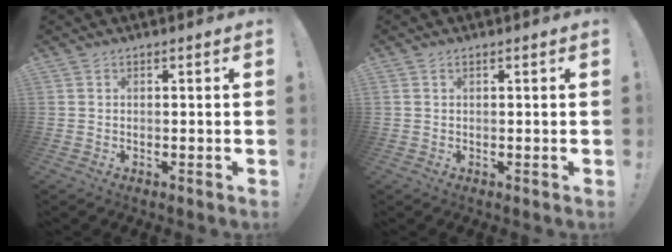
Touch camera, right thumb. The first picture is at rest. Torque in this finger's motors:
{"motor_torque": [0.05, -0.21, 0.11, 0.14, 0.07]}